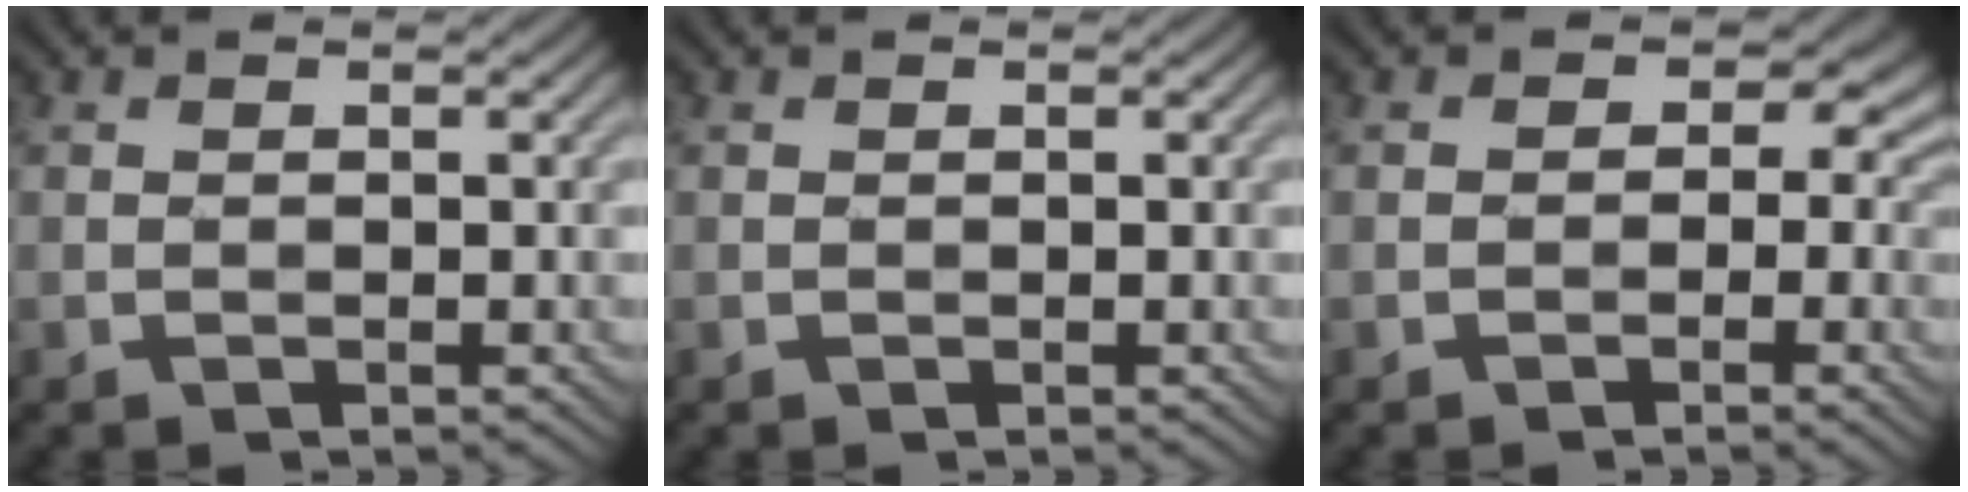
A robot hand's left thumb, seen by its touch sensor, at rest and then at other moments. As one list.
[{"total": 0.0}, {"total": 5.3, "force": [0.3, 4.2, 3.3], "torque": [-0.034, 0.014, -0.013]}]